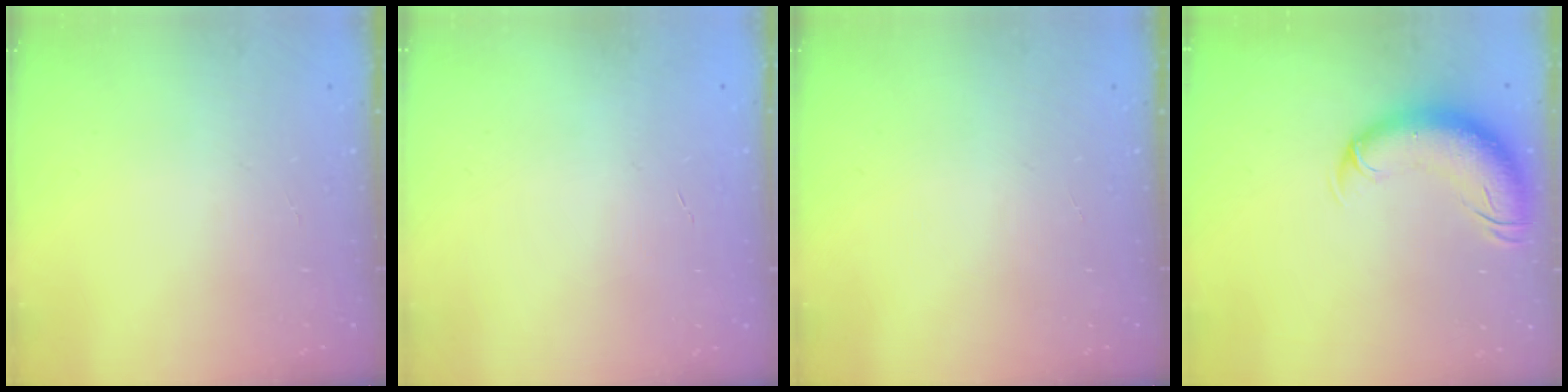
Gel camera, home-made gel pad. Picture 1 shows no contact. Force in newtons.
{"total": 0.0}
{"total": 0.0}
{"total": 11.3, "press": 10.9, "slide": 3.0}